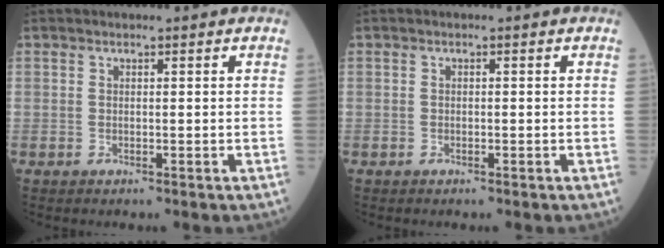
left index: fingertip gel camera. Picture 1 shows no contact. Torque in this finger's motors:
{"motor_torque": [0.00, 0.00, 0.00, 0.00]}